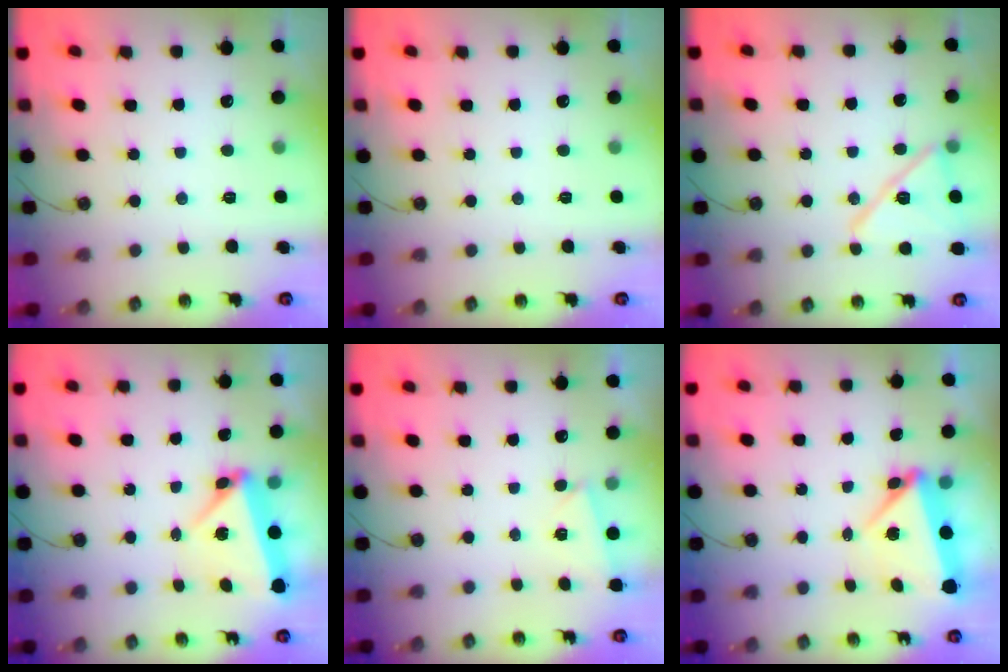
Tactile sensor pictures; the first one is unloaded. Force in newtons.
{"total": 0.0}
{"total": 14.2, "press": 14.2, "slide": 0.5}
{"total": 5.6, "press": 4.5, "slide": 3.3}
{"total": 2.5, "press": 1.5, "slide": 2.0}
{"total": 6.1, "press": 6.0, "slide": 0.9}